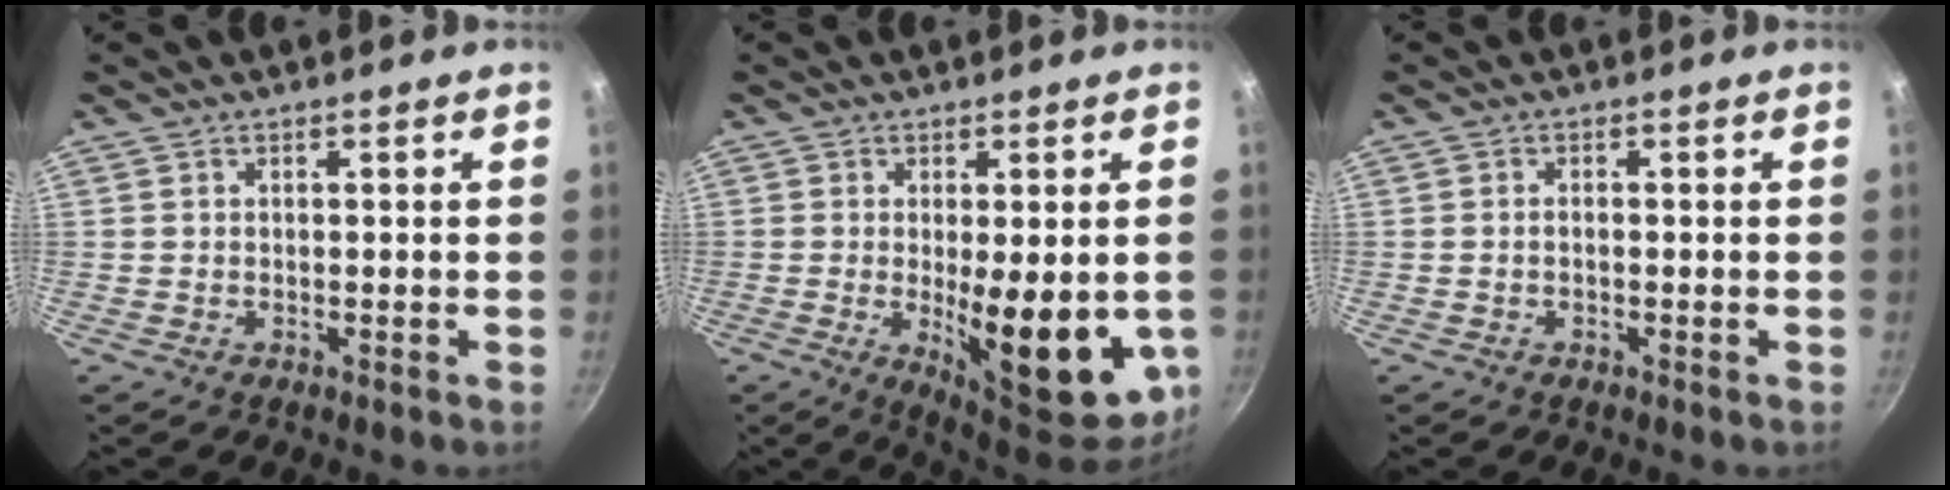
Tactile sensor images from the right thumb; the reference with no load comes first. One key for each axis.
{"total": 16.7, "fx": -2.6, "fy": 5.6, "fz": 15.5, "tx": -0.187, "ty": -0.023, "tz": -0.022}
{"total": 0.9, "fx": -0.3, "fy": 0.5, "fz": 0.7, "tx": -0.016, "ty": 0.007, "tz": -0.008}